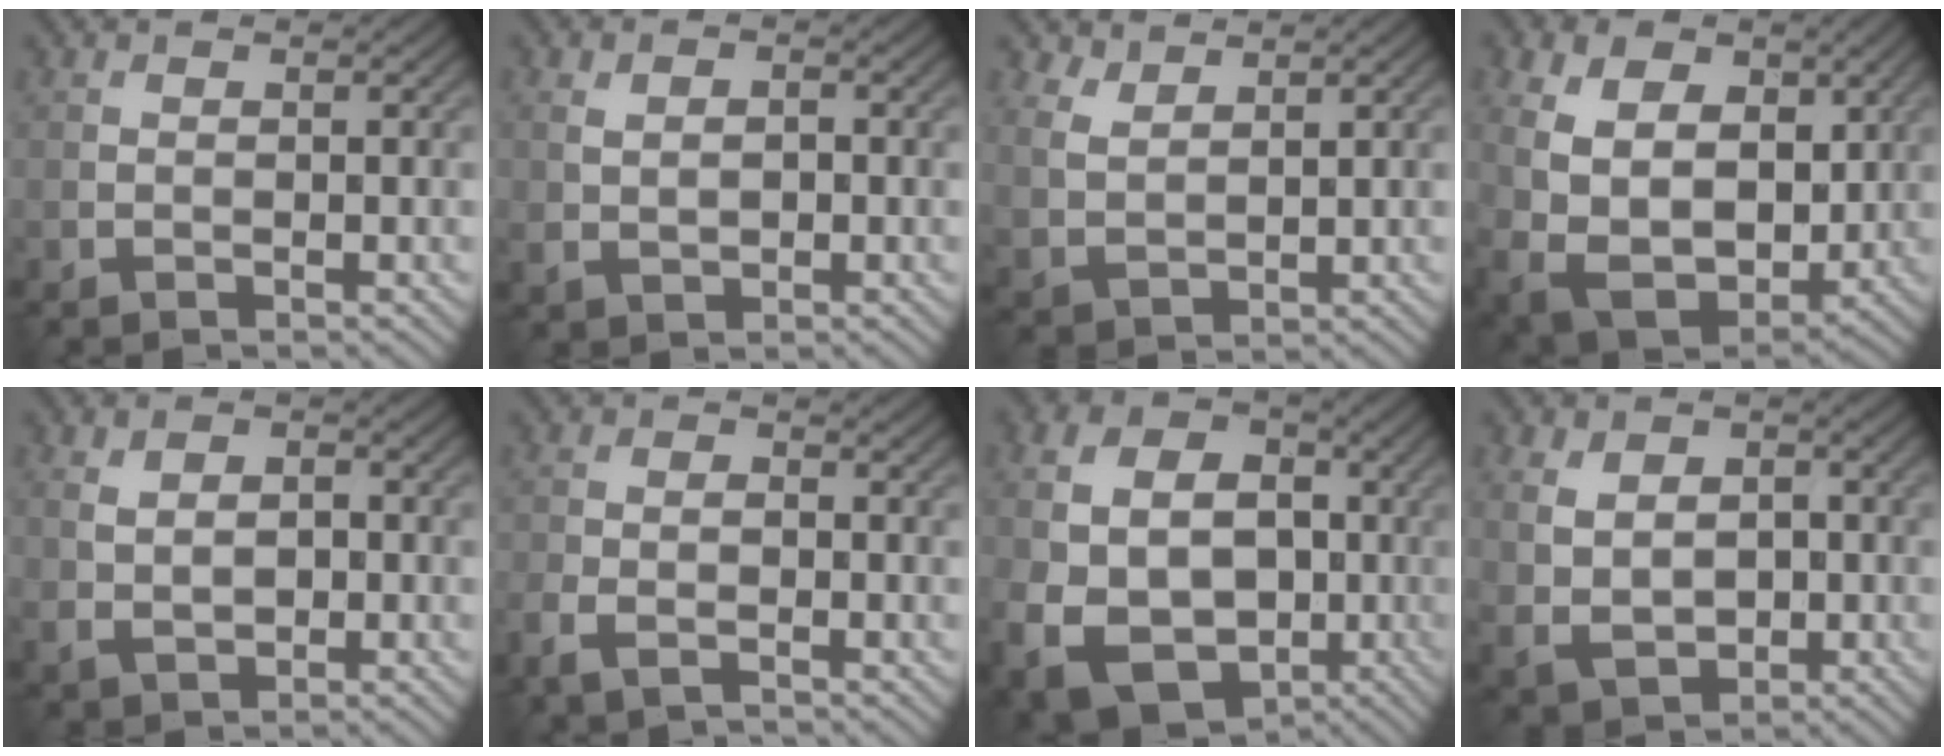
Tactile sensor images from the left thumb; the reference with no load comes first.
{"total": 3.0, "force": [0.1, 2.0, 2.3], "torque": [-0.050, -0.002, 0.004]}
{"total": 4.1, "force": [3.1, 1.8, 1.9], "torque": [-0.049, -0.008, 0.076]}
{"total": 13.3, "force": [2.3, 9.2, 9.3], "torque": [-0.203, 0.004, 0.048]}
{"total": 4.9, "force": [-0.2, 3.3, 3.5], "torque": [-0.069, -0.003, -0.003]}
{"total": 3.8, "force": [-2.3, 1.6, 2.5], "torque": [-0.054, -0.005, -0.052]}
{"total": 15.0, "force": [-2.8, 11.6, 9.0], "torque": [-0.197, -0.029, -0.037]}
{"total": 8.1, "force": [0.2, 6.2, 5.2], "torque": [-0.104, -0.002, 0.001]}